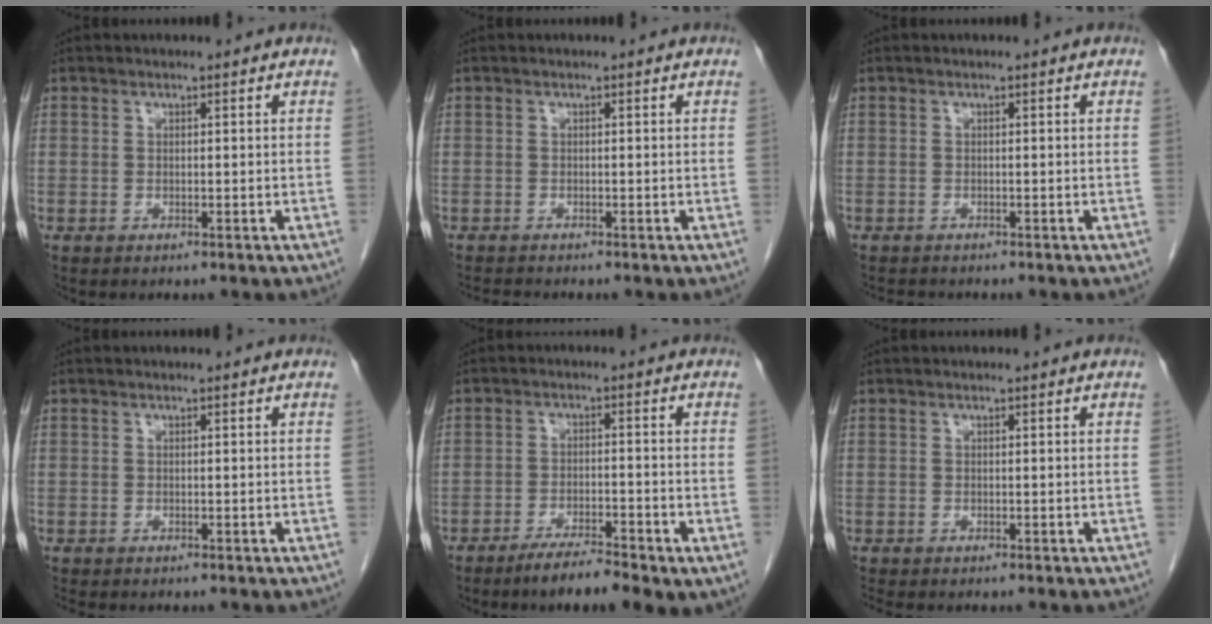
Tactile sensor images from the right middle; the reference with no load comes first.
{"total": 1.5, "force": [-1.4, -0.3, 0.1], "torque": [-0.009, -0.008, -0.026]}
{"total": 2.1, "force": [-1.9, 0.6, 0.6], "torque": [-0.015, -0.008, -0.026]}
{"total": 1.6, "force": [-1.4, 0.3, 0.6], "torque": [-0.017, -0.007, -0.020]}
{"total": 7.4, "force": [-4.8, 1.1, 5.5], "torque": [-0.093, -0.007, -0.076]}
{"total": 1.9, "force": [-1.7, 0.3, 0.7], "torque": [-0.019, -0.007, -0.025]}